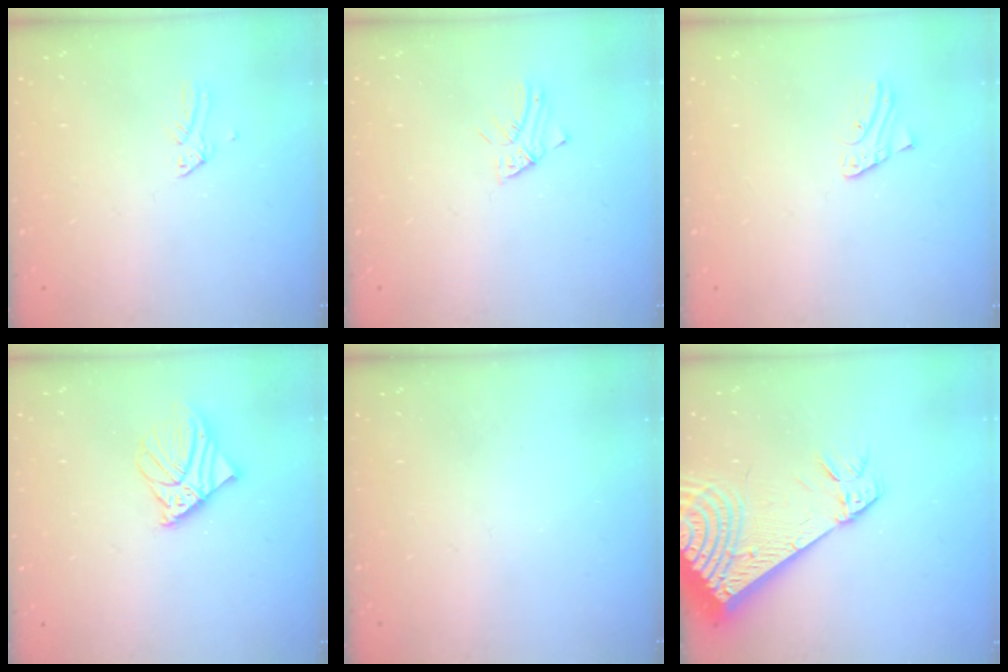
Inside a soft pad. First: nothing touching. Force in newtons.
{"total": 1.6, "press": 1.6, "slide": 0.1}
{"total": 1.2, "press": 1.2, "slide": 0.1}
{"total": 8.5, "press": 8.3, "slide": 1.5}
{"total": 0.6, "press": 0.6, "slide": 0.0}
{"total": 17.2, "press": 17.0, "slide": 2.3}